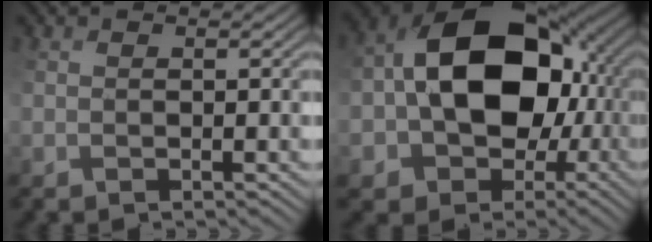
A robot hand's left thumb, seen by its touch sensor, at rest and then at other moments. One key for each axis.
{"total": 15.9, "fx": 0.7, "fy": 11.7, "fz": 10.8, "tx": -0.188, "ty": 0.013, "tz": 0.010}